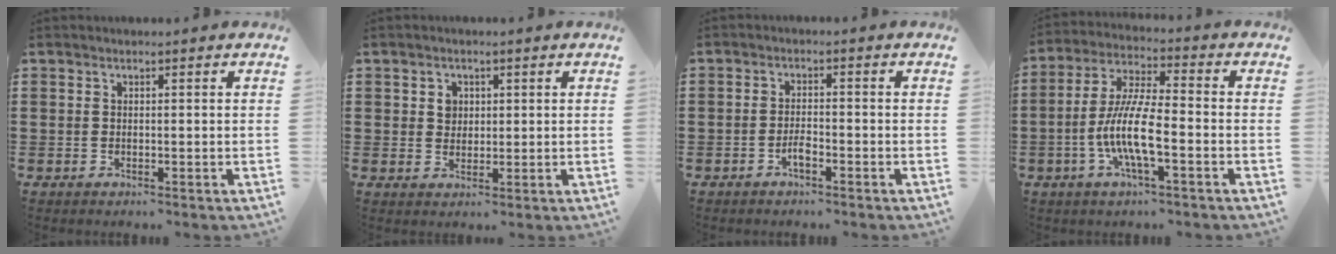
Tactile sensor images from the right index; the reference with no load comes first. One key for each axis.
{"total": 2.3, "fx": 0.8, "fy": 2.0, "fz": 0.8, "tx": -0.023, "ty": 0.011, "tz": 0.013}
{"total": 2.3, "fx": -1.5, "fy": 0.7, "fz": 1.7, "tx": -0.040, "ty": 0.000, "tz": -0.030}
{"total": 9.5, "fx": -2.9, "fy": 2.0, "fz": 8.8, "tx": -0.201, "ty": -0.017, "tz": -0.063}